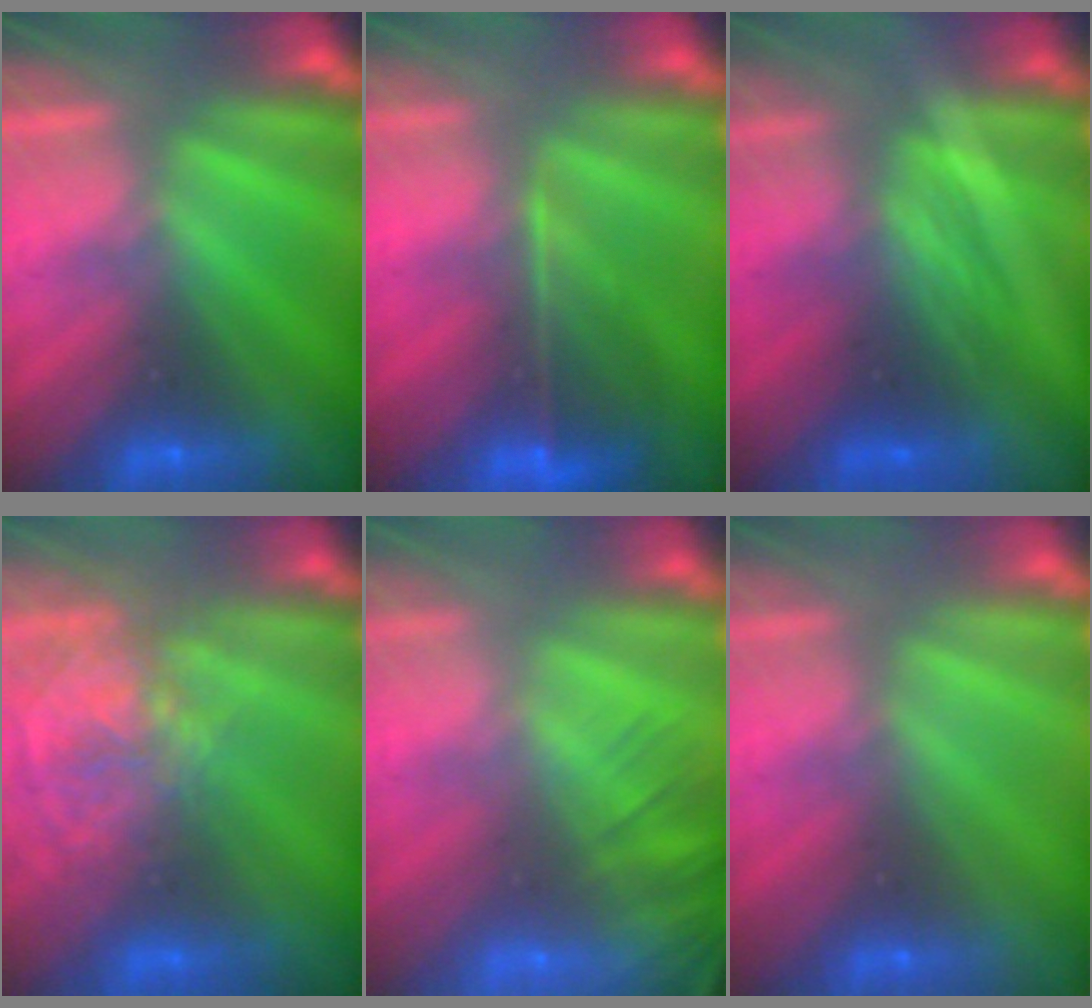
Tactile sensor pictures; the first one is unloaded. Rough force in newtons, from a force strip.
{"total": 5.8}
{"total": 1.9}
{"total": 3.7}
{"total": 7.6}
{"total": 2.9}